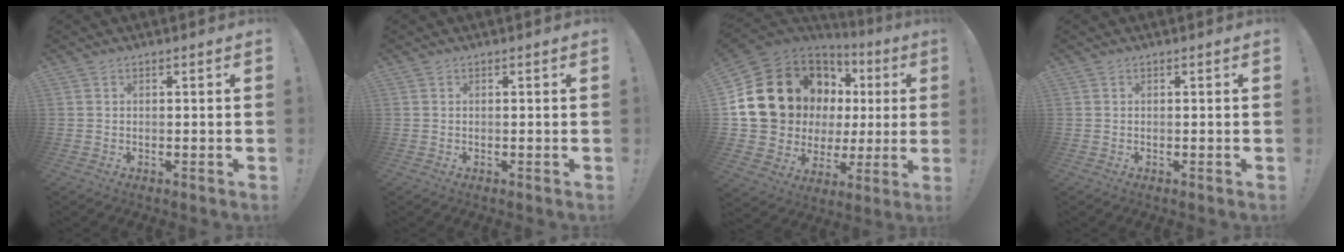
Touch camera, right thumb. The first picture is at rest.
{"total": 0.0}
{"total": 21.4, "force": [7.8, 15.8, 12.2], "torque": [-0.226, -0.051, 0.186]}
{"total": 0.0}